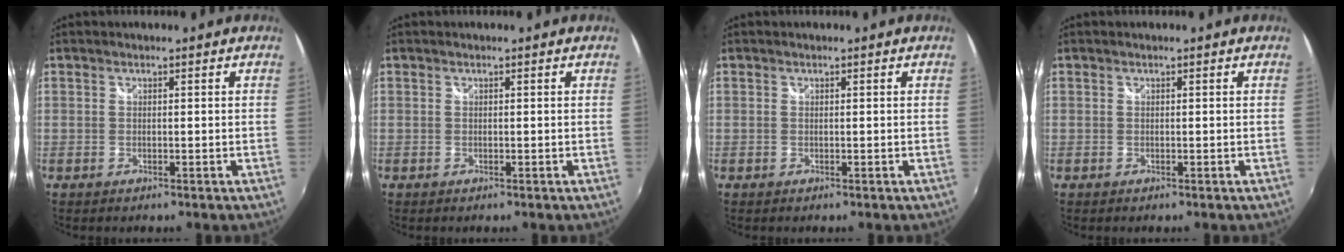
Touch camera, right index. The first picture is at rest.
{"total": 0.0}
{"total": 0.0}
{"total": 0.0}